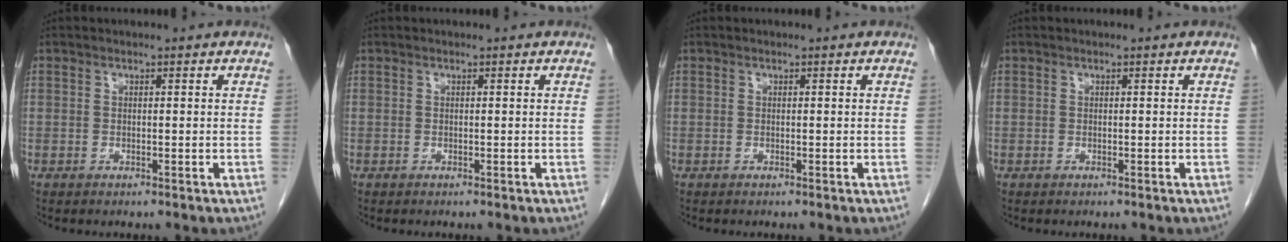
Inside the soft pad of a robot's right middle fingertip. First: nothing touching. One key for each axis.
{"total": 0.0}
{"total": 0.0}
{"total": 0.0}